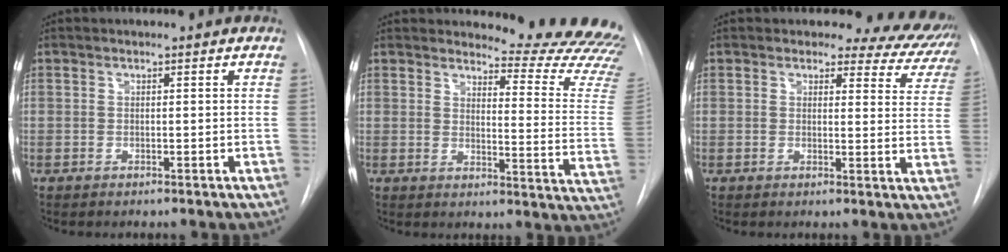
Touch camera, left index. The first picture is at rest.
{"total": 17.9, "force": [17.5, 1.4, 3.5], "torque": [-0.024, -0.151, 0.176]}
{"total": 9.4, "force": [8.5, 3.7, 1.3], "torque": [0.020, -0.032, 0.062]}